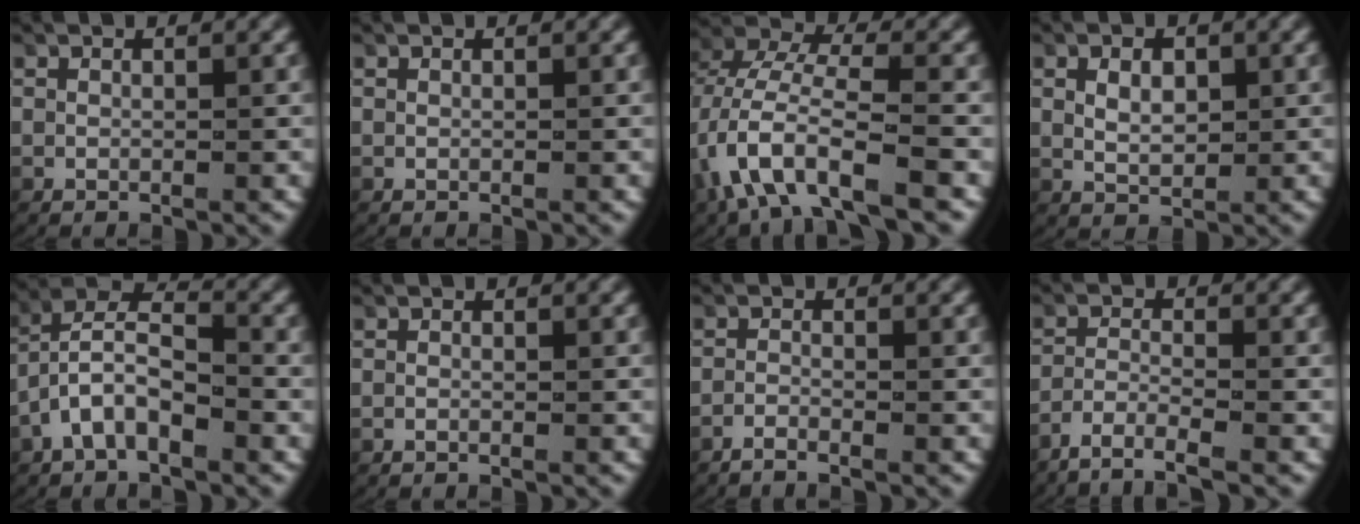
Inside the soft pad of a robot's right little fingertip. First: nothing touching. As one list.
[{"total": 0.0}, {"total": 6.2, "force": [-1.7, 3.2, 5.0], "torque": [-0.124, -0.013, -0.022]}, {"total": 2.4, "force": [0.5, 1.5, 1.9], "torque": [-0.029, -0.010, 0.019]}, {"total": 4.4, "force": [-0.6, 3.2, 3.0], "torque": [-0.058, -0.004, -0.019]}, {"total": 0.5, "force": [-0.5, 0.2, 0.2], "torque": [-0.004, 0.000, -0.011]}, {"total": 2.0, "force": [-1.9, 0.2, 0.6], "torque": [-0.018, -0.006, -0.036]}, {"total": 5.0, "force": [-4.4, 0.9, 2.2], "torque": [-0.038, -0.014, -0.070]}]